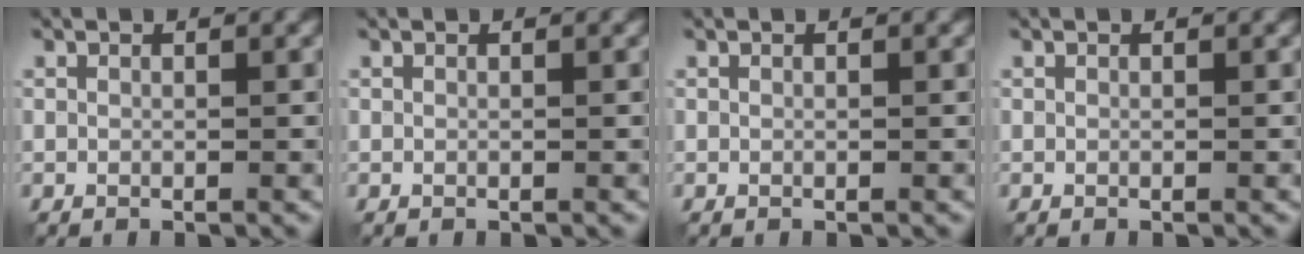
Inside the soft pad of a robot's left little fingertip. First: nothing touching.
{"total": 0.0}
{"total": 0.0}
{"total": 0.0}